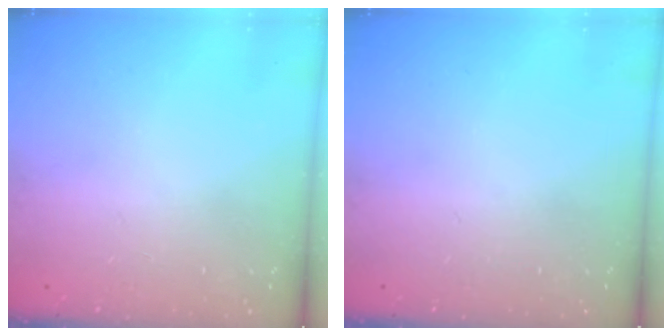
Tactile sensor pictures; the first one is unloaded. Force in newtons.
{"total": 0.0}